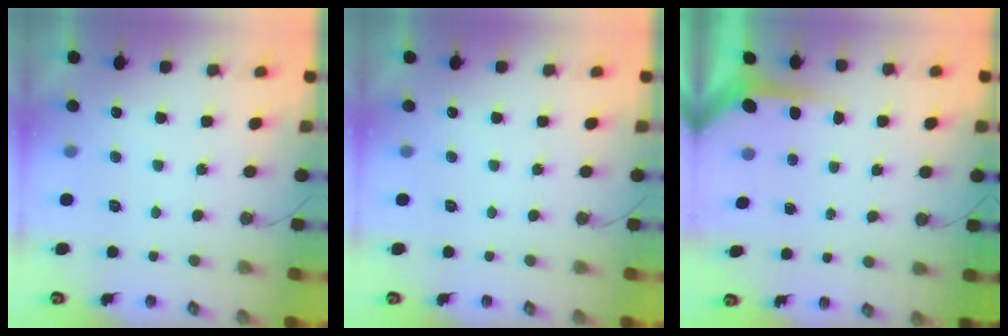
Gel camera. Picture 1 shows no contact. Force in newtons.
{"total": 0.0}
{"total": 4.4, "press": 4.4, "slide": 0.3}